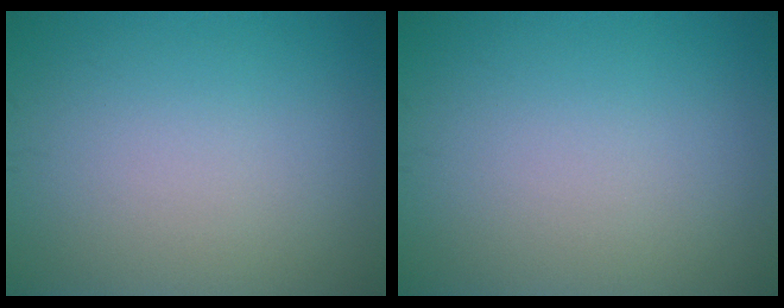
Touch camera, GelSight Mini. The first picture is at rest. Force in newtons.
{"total": 0.0}